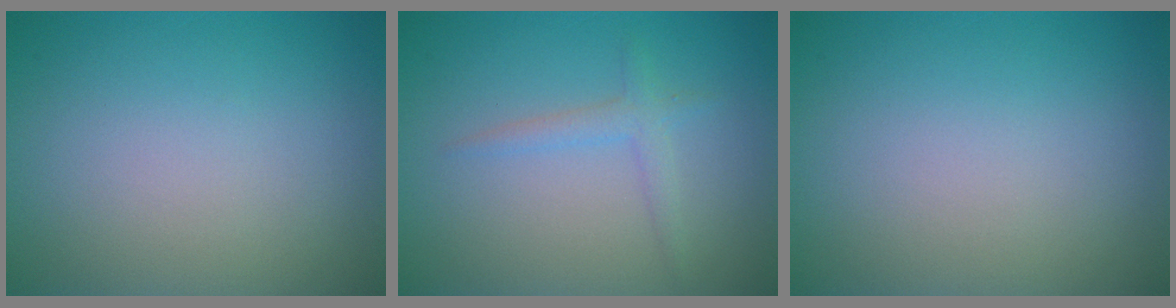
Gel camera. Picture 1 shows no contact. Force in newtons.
{"total": 1.5, "press": 1.5, "slide": 0.1}
{"total": 0.0}